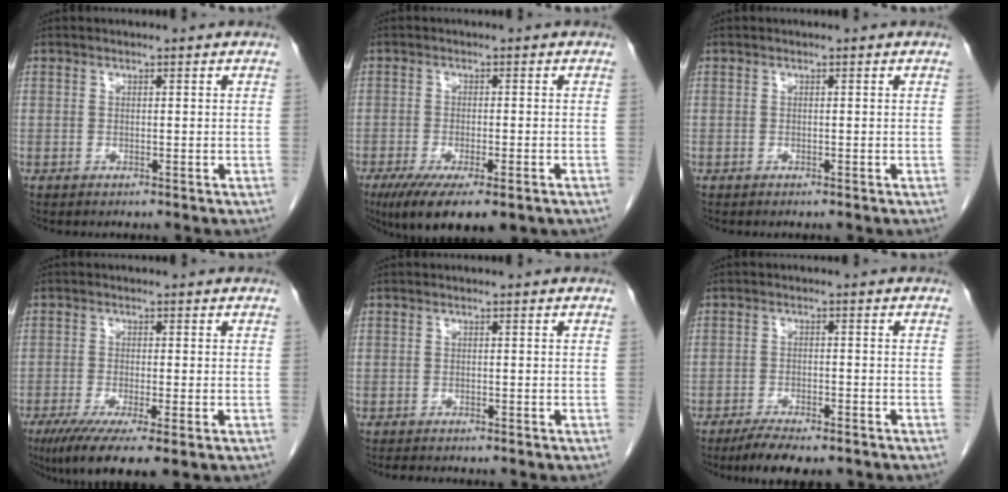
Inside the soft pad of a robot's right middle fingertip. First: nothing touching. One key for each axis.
{"total": 11.0, "fx": -7.1, "fy": 3.1, "fz": 7.8, "tx": -0.116, "ty": -0.021, "tz": -0.105}
{"total": 0.0}
{"total": 8.8, "fx": -5.2, "fy": 1.2, "fz": 7.0, "tx": -0.108, "ty": -0.023, "tz": -0.083}
{"total": 2.8, "fx": -2.5, "fy": 0.6, "fz": 1.2, "tx": -0.021, "ty": -0.006, "tz": -0.031}
{"total": 7.1, "fx": -5.8, "fy": 1.5, "fz": 3.8, "tx": -0.059, "ty": -0.012, "tz": -0.089}